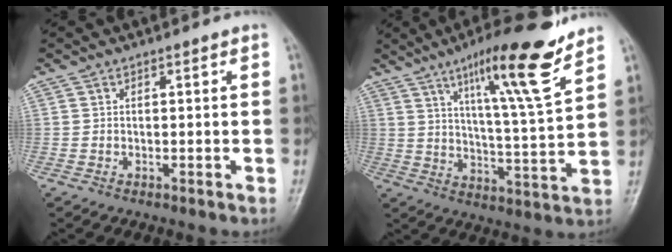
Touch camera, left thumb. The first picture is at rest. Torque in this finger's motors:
{"motor_torque": [0.72, 0.45, 1.61, -1.16, 0.28]}